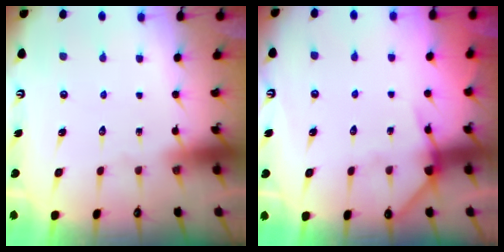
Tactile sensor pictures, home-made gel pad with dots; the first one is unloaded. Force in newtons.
{"total": 5.2, "press": 5.2, "slide": 0.5}